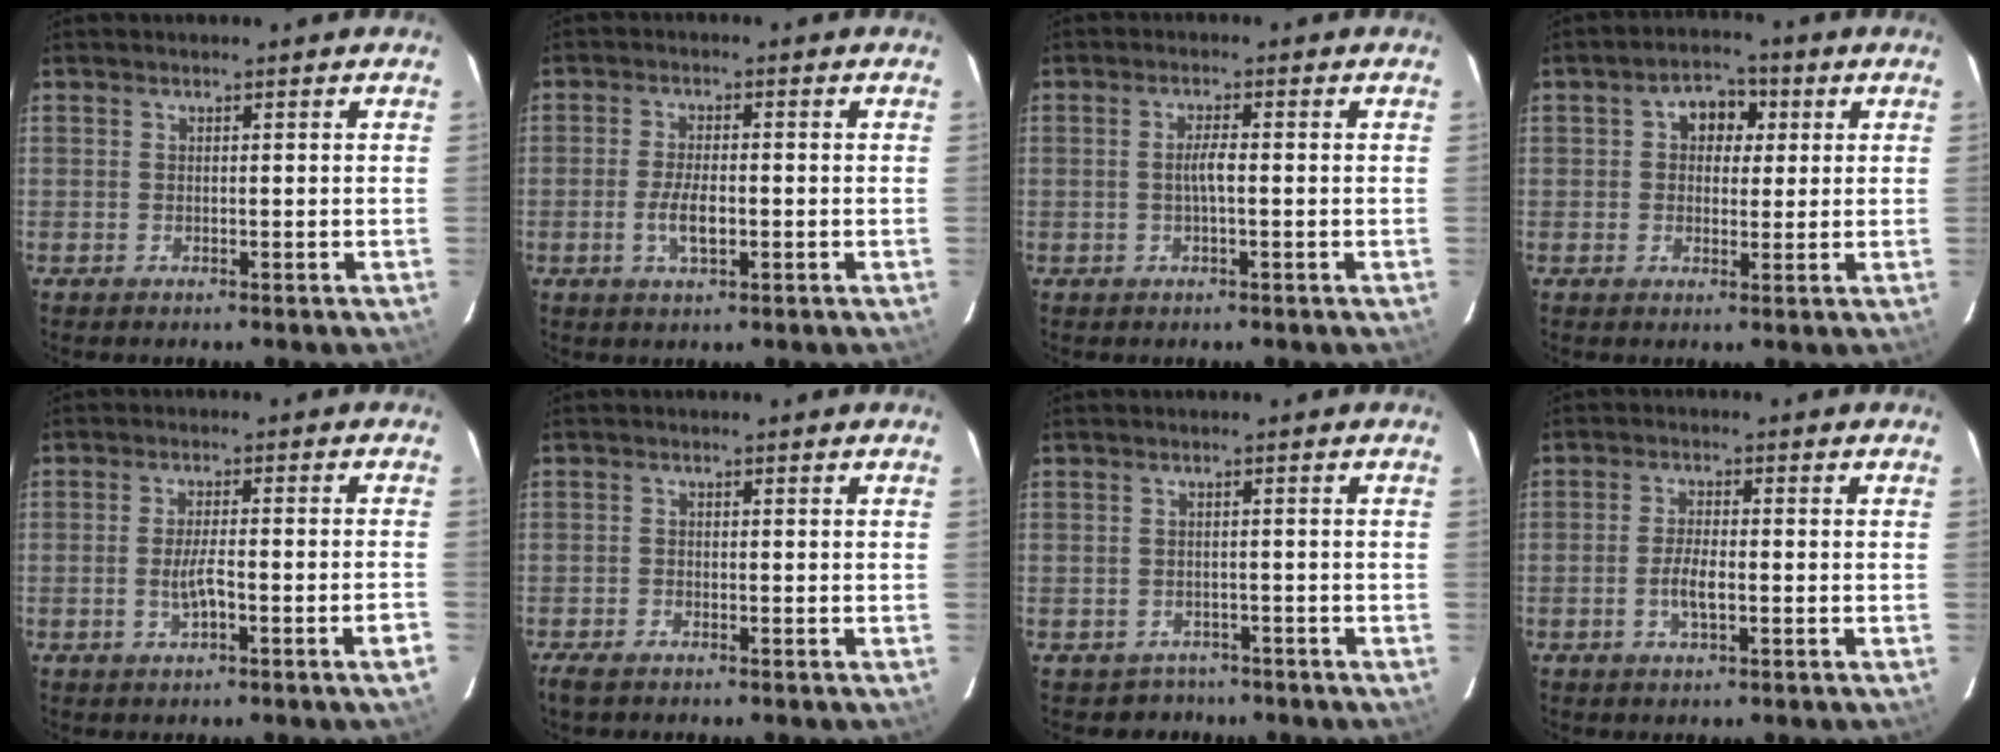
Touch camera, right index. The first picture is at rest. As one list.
[{"total": 4.6, "force": [-1.3, 1.5, 4.1], "torque": [-0.083, -0.005, -0.024]}, {"total": 2.6, "force": [-0.3, 0.3, 2.6], "torque": [-0.049, 0.002, -0.006]}, {"total": 5.9, "force": [1.4, 4.6, 3.3], "torque": [-0.047, 0.021, 0.021]}, {"total": 5.0, "force": [-2.2, -0.3, 4.5], "torque": [-0.077, -0.008, -0.034]}, {"total": 2.9, "force": [-2.2, 1.1, 1.4], "torque": [-0.039, -0.008, -0.045]}, {"total": 3.8, "force": [-2.8, 2.6, -0.2], "torque": [-0.001, 0.013, -0.035]}, {"total": 3.7, "force": [-1.2, 1.1, 3.3], "torque": [-0.067, -0.003, -0.022]}]